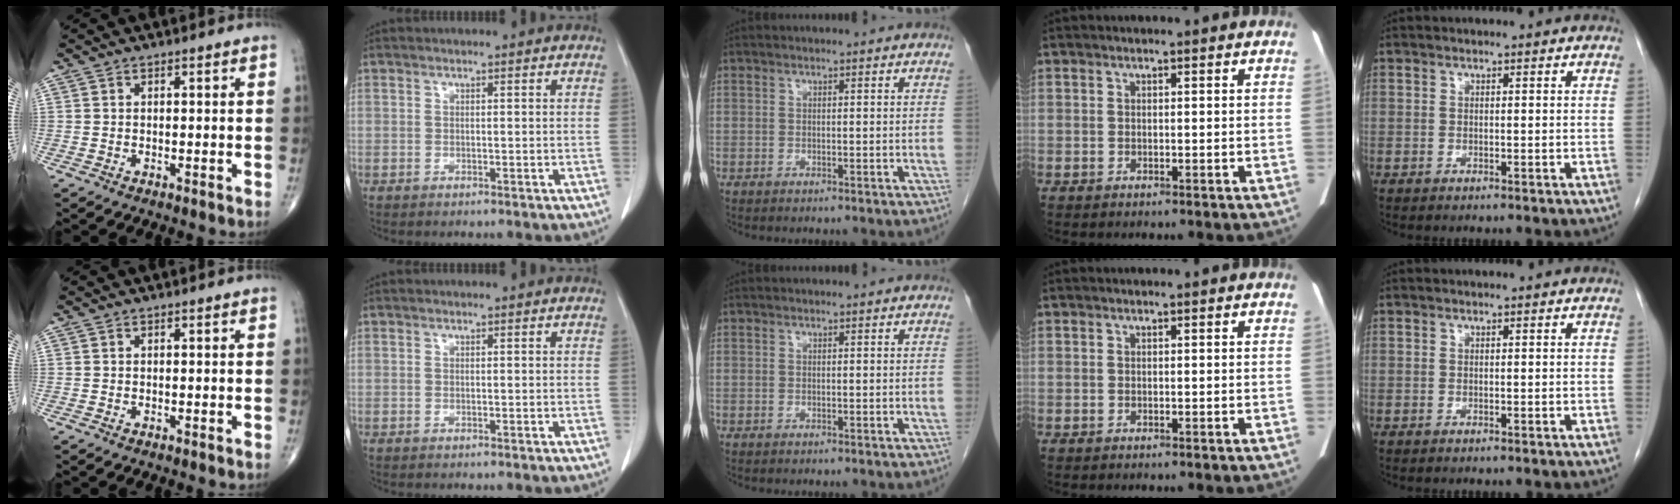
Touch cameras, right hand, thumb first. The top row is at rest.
{}